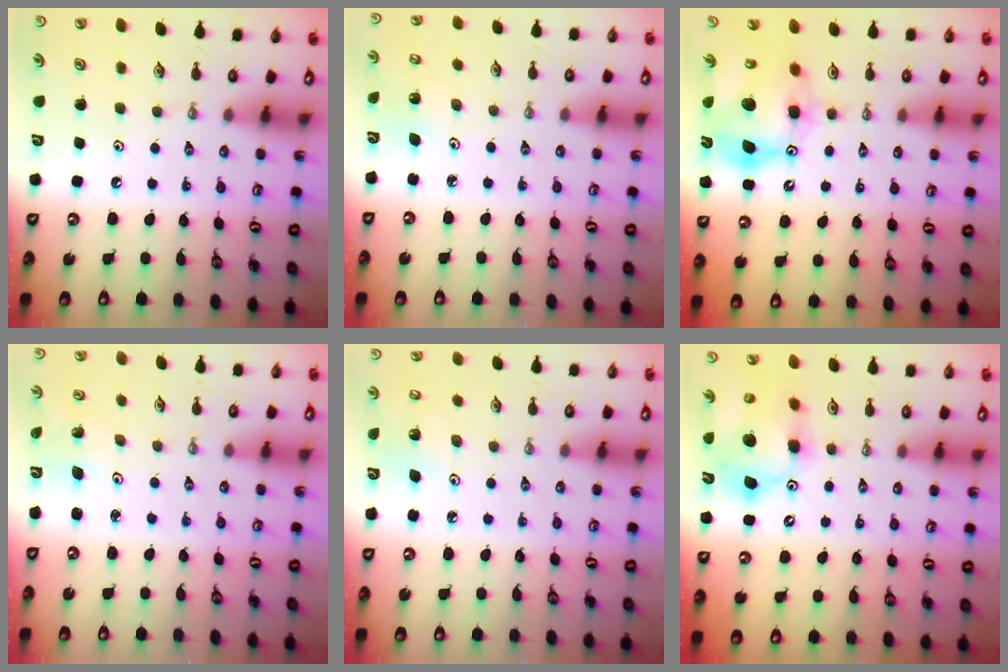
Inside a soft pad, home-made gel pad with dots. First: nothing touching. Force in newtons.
{"total": 3.2, "press": 3.2, "slide": 0.2}
{"total": 13.5, "press": 13.4, "slide": 1.3}
{"total": 1.3, "press": 1.3, "slide": 0.1}
{"total": 3.4, "press": 3.4, "slide": 0.5}
{"total": 12.2, "press": 12.0, "slide": 2.1}